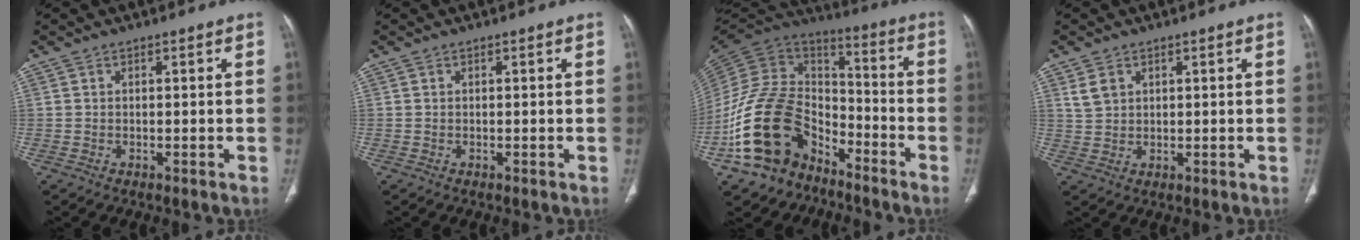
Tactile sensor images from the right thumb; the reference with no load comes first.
{"total": 0.0}
{"total": 22.4, "force": [-12.3, 14.3, 12.1], "torque": [-0.211, 0.087, -0.227]}
{"total": 3.2, "force": [1.7, 2.3, 1.5], "torque": [-0.021, -0.002, 0.044]}